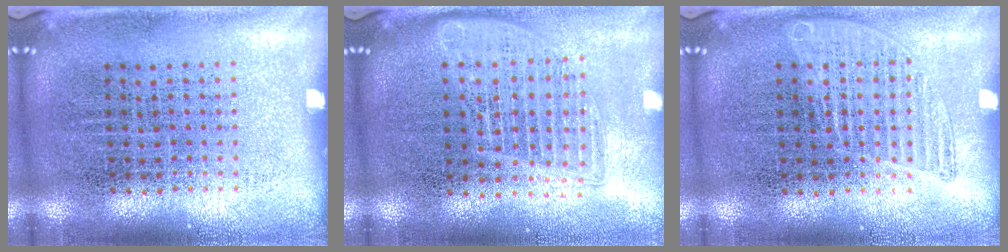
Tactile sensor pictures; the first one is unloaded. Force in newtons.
{"total": 1.7, "press": 1.5, "slide": 0.8}
{"total": 1.4, "press": 1.4, "slide": 0.1}